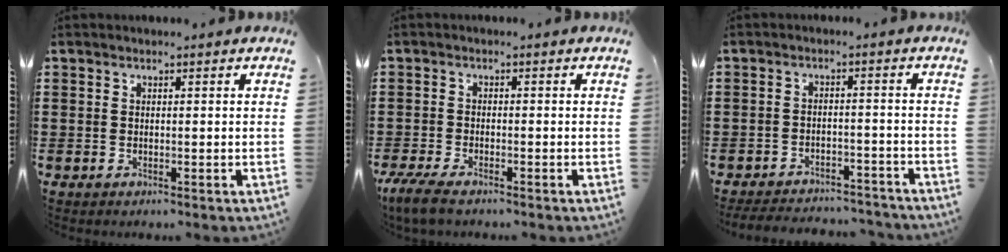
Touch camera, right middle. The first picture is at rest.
{"total": 3.1, "force": [-2.5, 0.4, 1.7], "torque": [-0.050, -0.009, -0.055]}
{"total": 4.0, "force": [-3.9, 0.4, 0.5], "torque": [-0.016, 0.001, -0.084]}